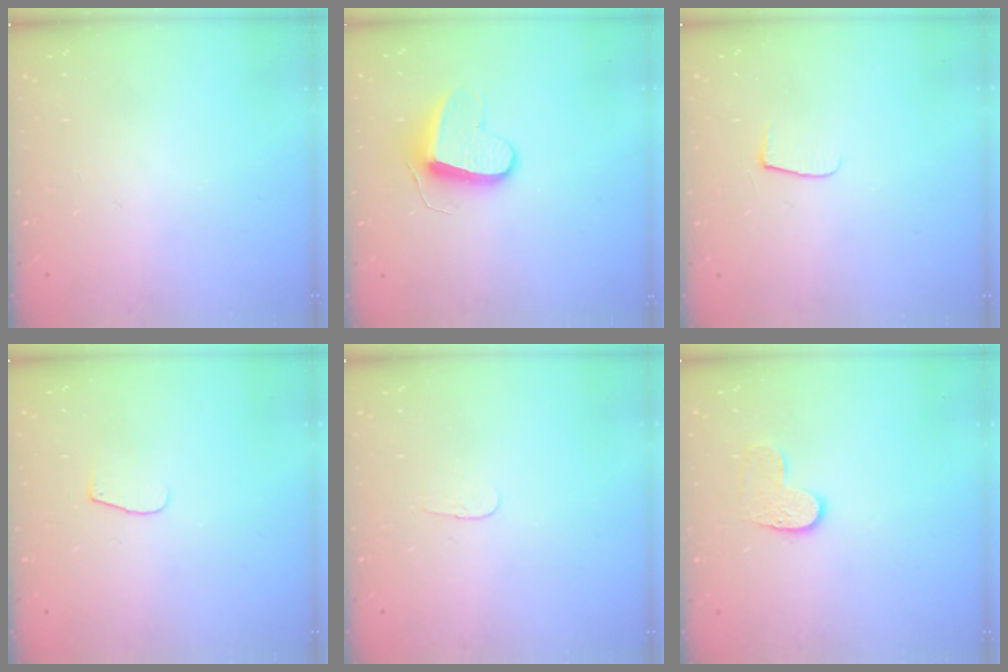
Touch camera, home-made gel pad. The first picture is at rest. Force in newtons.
{"total": 10.9, "press": 10.9, "slide": 0.7}
{"total": 4.3, "press": 4.2, "slide": 0.5}
{"total": 4.8, "press": 4.8, "slide": 0.4}
{"total": 2.8, "press": 2.8, "slide": 0.3}
{"total": 6.4, "press": 6.4, "slide": 0.4}